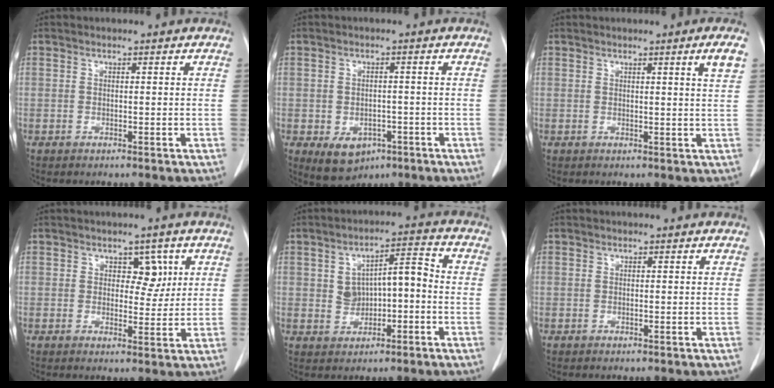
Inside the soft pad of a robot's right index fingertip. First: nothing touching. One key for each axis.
{"total": 6.0, "fx": -2.7, "fy": 4.4, "fz": 3.0, "tx": -0.047, "ty": 0.001, "tz": -0.026}
{"total": 2.6, "fx": 1.3, "fy": -0.7, "fz": 2.1, "tx": -0.030, "ty": -0.011, "tz": 0.019}
{"total": 3.7, "fx": 1.5, "fy": 2.4, "fz": 2.5, "tx": -0.022, "ty": 0.002, "tz": 0.021}
{"total": 6.8, "fx": -0.4, "fy": 3.7, "fz": 5.7, "tx": -0.093, "ty": 0.031, "tz": -0.001}
{"total": 0.0}